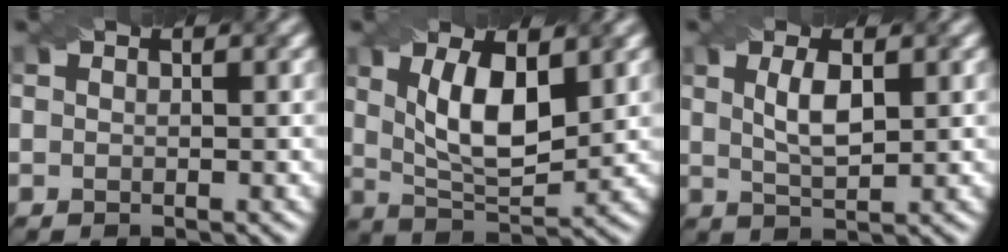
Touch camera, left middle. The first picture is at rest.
{"total": 6.8, "force": [1.6, 2.8, 6.0], "torque": [-0.113, -0.002, 0.034]}
{"total": 2.9, "force": [0.6, 1.0, 2.7], "torque": [-0.056, 0.001, 0.016]}